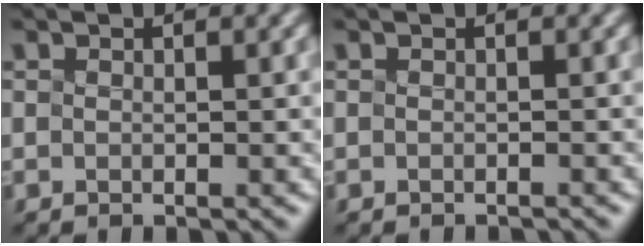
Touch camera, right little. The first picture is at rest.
{"total": 0.9, "force": [-0.9, 0.0, 0.2], "torque": [0.002, 0.000, -0.015]}